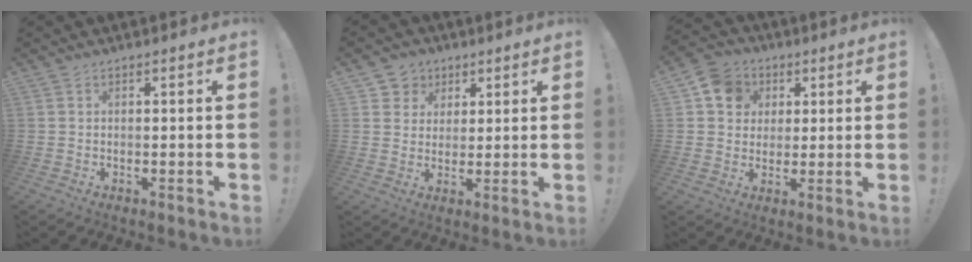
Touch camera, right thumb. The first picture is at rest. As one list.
[{"total": 6.2, "force": [2.2, 5.7, 0.7], "torque": [-0.009, -0.019, 0.044]}, {"total": 9.9, "force": [2.9, 8.9, 3.3], "torque": [-0.036, -0.007, 0.059]}]